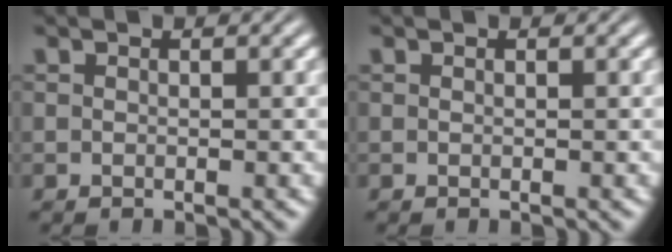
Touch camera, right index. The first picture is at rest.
{"total": 0.0}